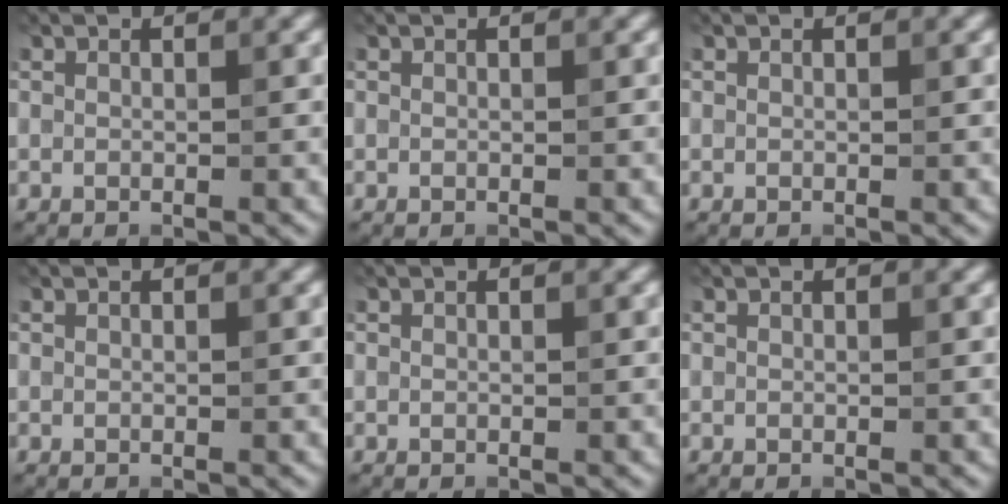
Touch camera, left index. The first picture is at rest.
{"total": 0.0}
{"total": 0.0}
{"total": 0.0}
{"total": 0.0}
{"total": 0.0}